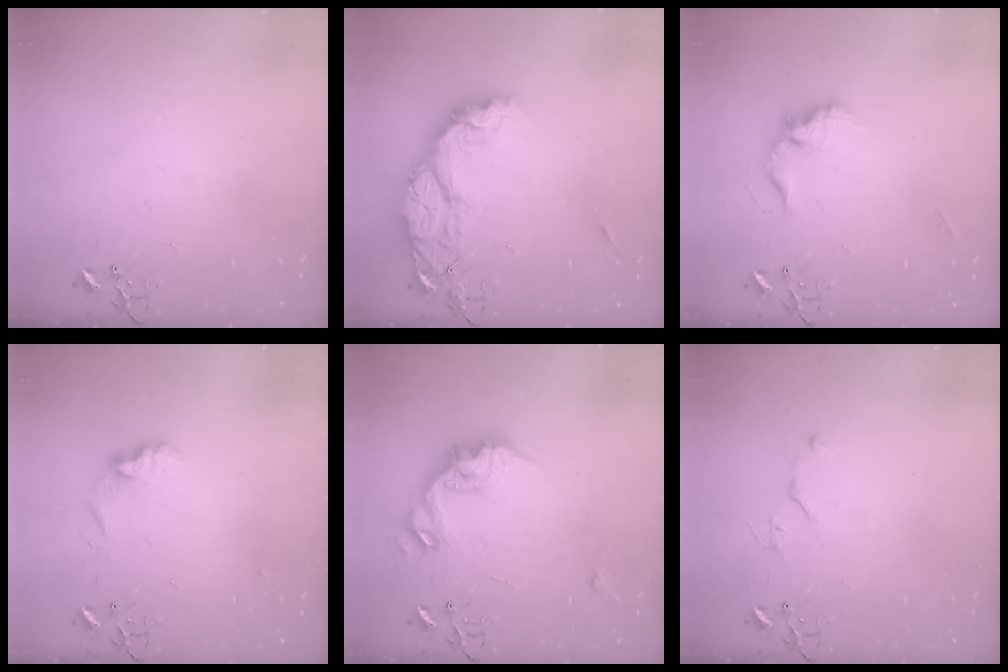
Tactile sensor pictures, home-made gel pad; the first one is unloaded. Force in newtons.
{"total": 15.3, "press": 15.2, "slide": 1.3}
{"total": 12.6, "press": 12.6, "slide": 0.7}
{"total": 8.4, "press": 8.4, "slide": 0.3}
{"total": 16.0, "press": 16.0, "slide": 0.3}
{"total": 4.3, "press": 4.3, "slide": 0.6}